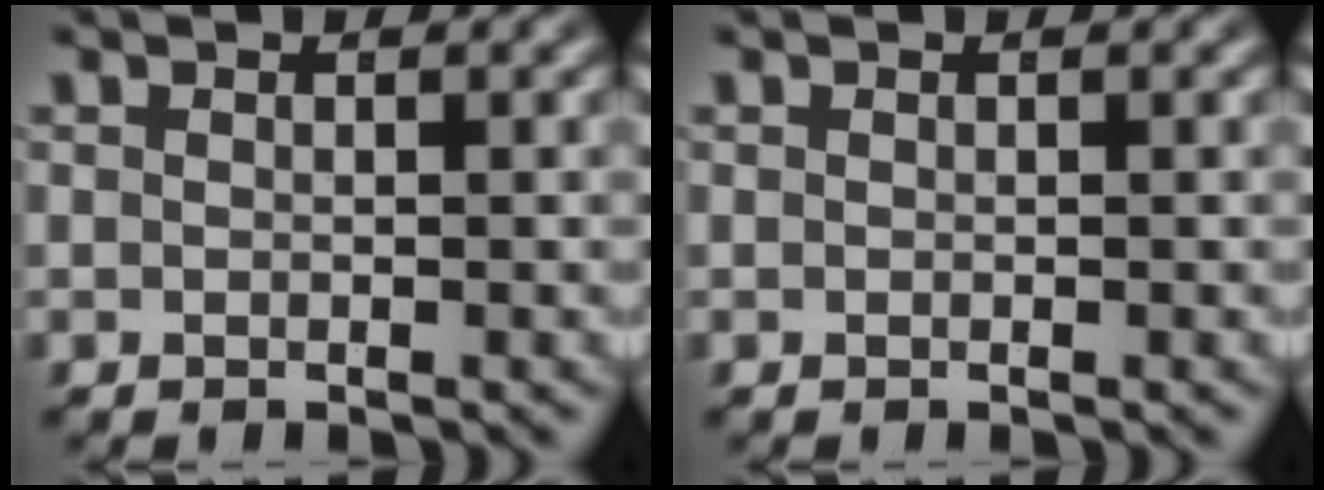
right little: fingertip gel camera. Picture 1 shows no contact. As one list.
[{"total": 0.0}]